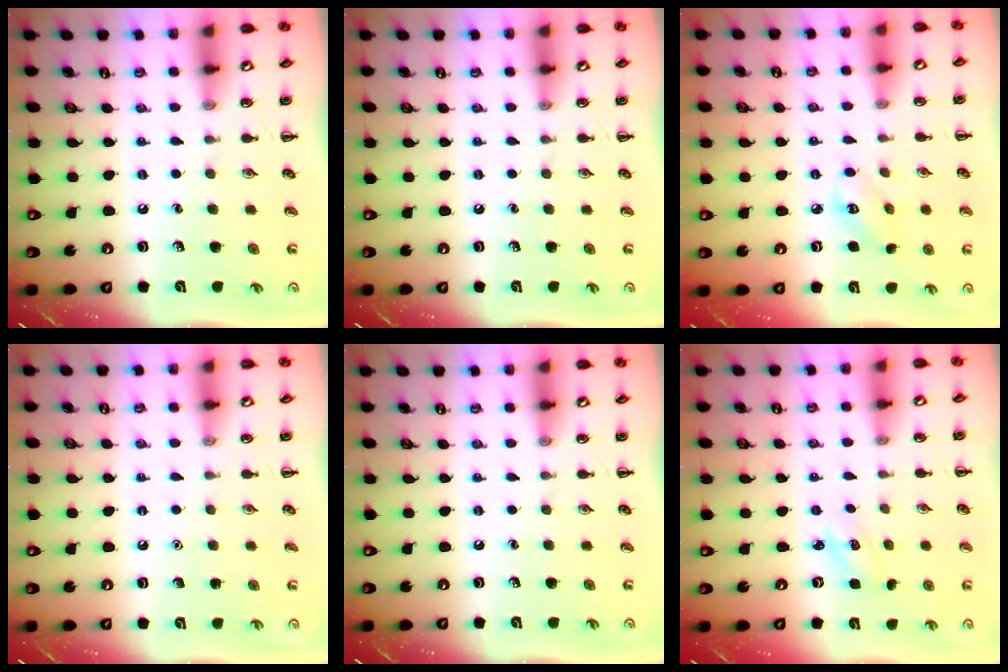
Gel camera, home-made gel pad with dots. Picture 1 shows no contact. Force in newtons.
{"total": 0.0}
{"total": 3.7, "press": 3.6, "slide": 0.6}
{"total": 1.6, "press": 1.5, "slide": 0.1}
{"total": 0.0}
{"total": 2.2, "press": 2.1, "slide": 0.6}